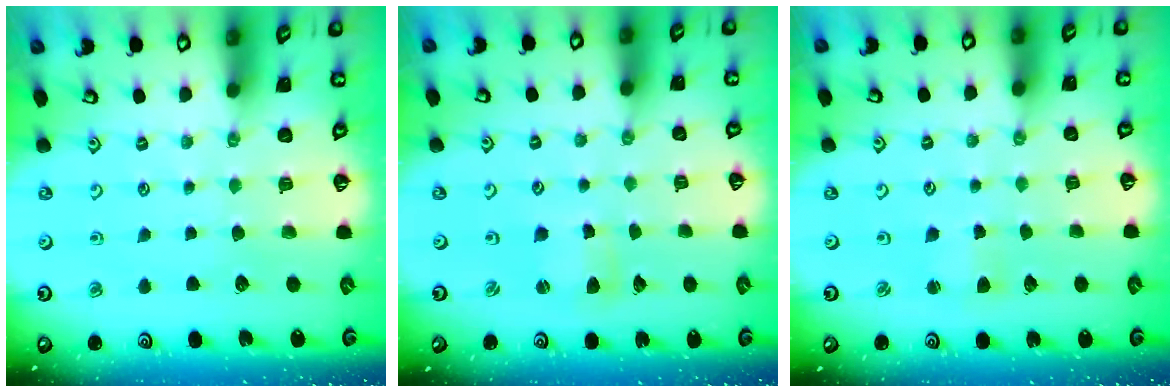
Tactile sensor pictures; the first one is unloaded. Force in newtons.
{"total": 2.5, "press": 2.5, "slide": 0.3}
{"total": 2.7, "press": 2.7, "slide": 0.3}